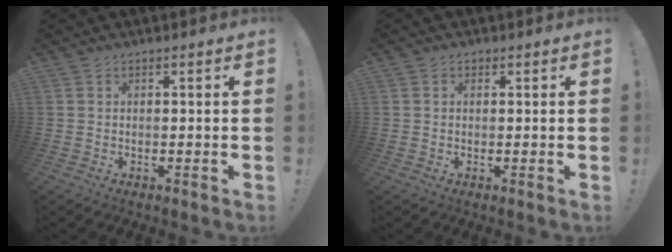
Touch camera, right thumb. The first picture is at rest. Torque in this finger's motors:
{"motor_torque": [0.06, -0.16, -0.11, 0.08, -0.02]}